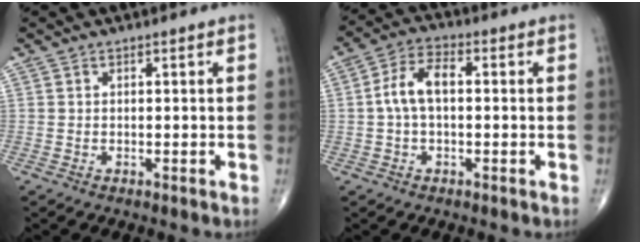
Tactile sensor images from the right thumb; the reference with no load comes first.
{"total": 7.2, "force": [0.2, 3.9, 6.0], "torque": [-0.119, 0.024, -0.004]}